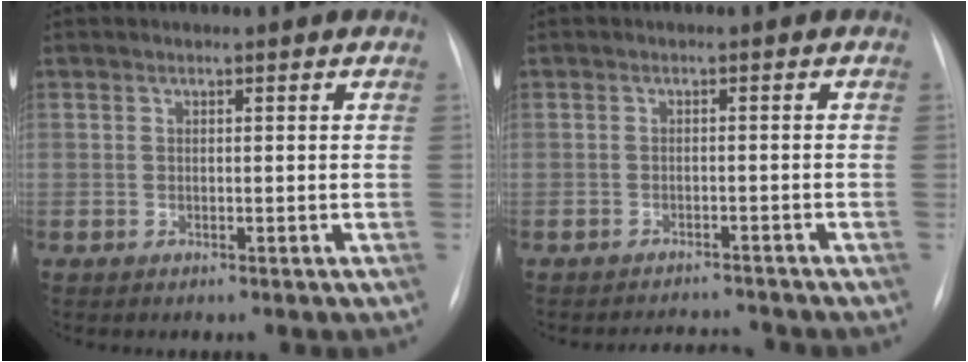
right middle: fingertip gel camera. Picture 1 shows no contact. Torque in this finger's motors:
{"motor_torque": [0.15, -0.38, 0.00, 0.00]}